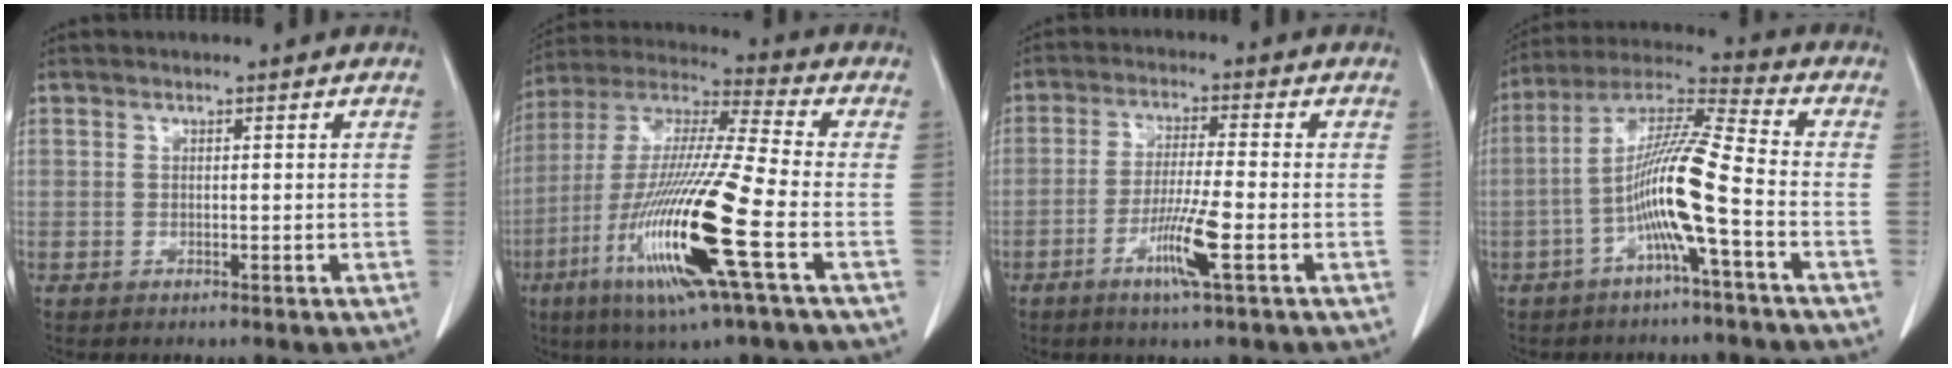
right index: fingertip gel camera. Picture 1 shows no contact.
{"total": 20.8, "force": [-7.3, 0.4, 19.5], "torque": [-0.415, -0.036, -0.144]}
{"total": 7.3, "force": [-3.1, -0.4, 6.7], "torque": [-0.128, -0.014, -0.058]}
{"total": 11.6, "force": [-3.7, -0.6, 11.0], "torque": [-0.214, 0.018, -0.076]}